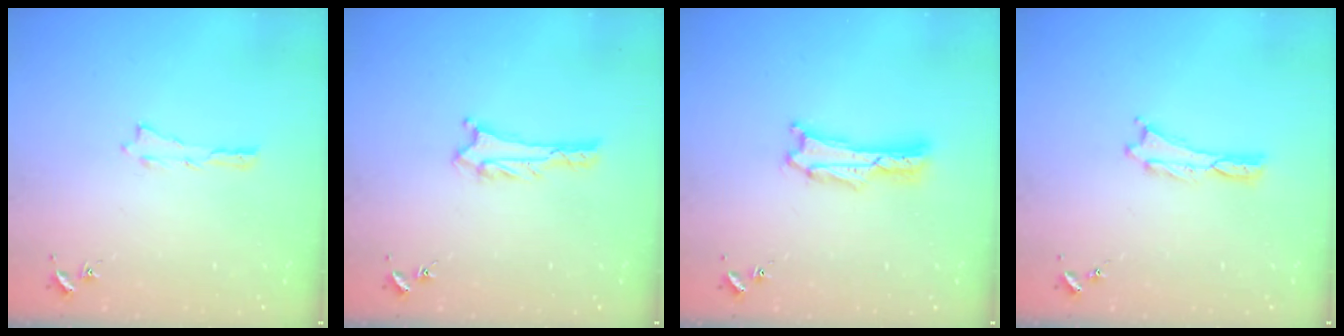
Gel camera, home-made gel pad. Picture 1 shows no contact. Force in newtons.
{"total": 2.7, "press": 2.7, "slide": 0.2}
{"total": 1.7, "press": 1.7, "slide": 0.3}
{"total": 0.0}